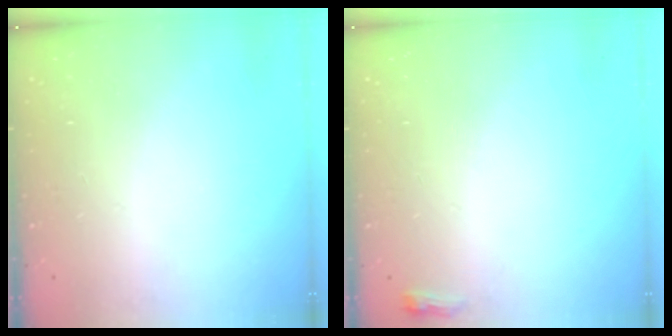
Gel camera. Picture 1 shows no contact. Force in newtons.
{"total": 3.5, "press": 3.4, "slide": 0.8}